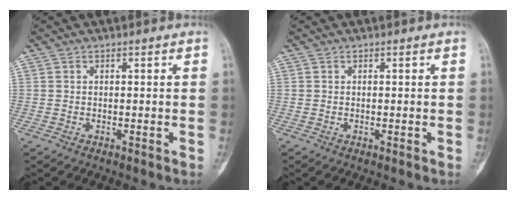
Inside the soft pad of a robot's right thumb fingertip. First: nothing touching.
{"total": 0.0}